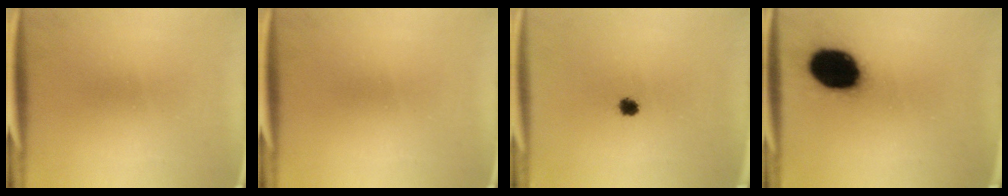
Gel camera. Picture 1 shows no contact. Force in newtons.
{"total": 0.0}
{"total": 2.4}
{"total": 19.0}